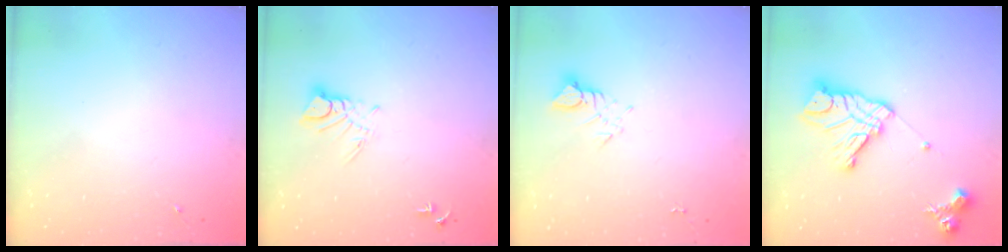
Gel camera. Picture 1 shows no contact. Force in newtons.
{"total": 5.3, "press": 5.3, "slide": 0.3}
{"total": 3.1, "press": 3.1, "slide": 0.3}
{"total": 16.3, "press": 16.2, "slide": 1.4}